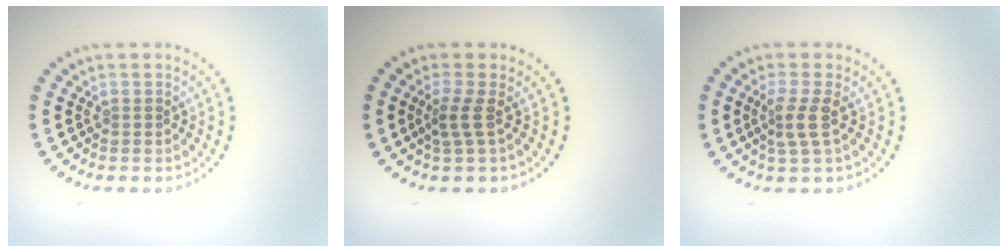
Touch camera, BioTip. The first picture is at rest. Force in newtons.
{"total": 1.8, "press": 1.2, "slide": 1.4}
{"total": 2.4, "press": 1.7, "slide": 1.6}